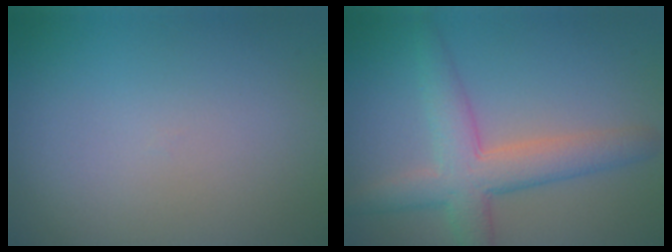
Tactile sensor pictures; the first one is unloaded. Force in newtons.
{"total": 5.1, "press": 5.1, "slide": 0.3}